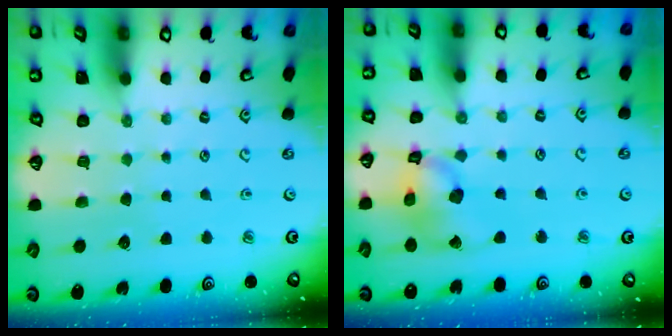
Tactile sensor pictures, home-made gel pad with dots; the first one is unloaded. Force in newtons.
{"total": 13.4, "press": 13.2, "slide": 1.9}